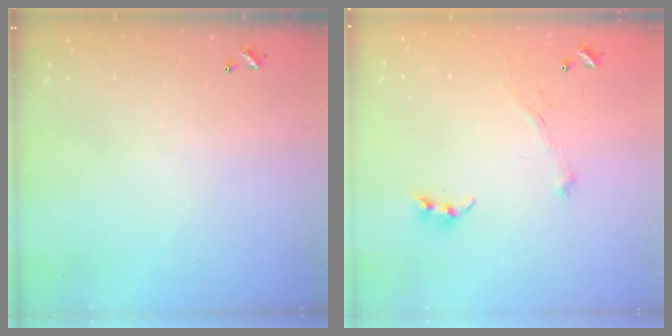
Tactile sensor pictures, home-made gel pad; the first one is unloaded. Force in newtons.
{"total": 2.1, "press": 2.0, "slide": 0.7}